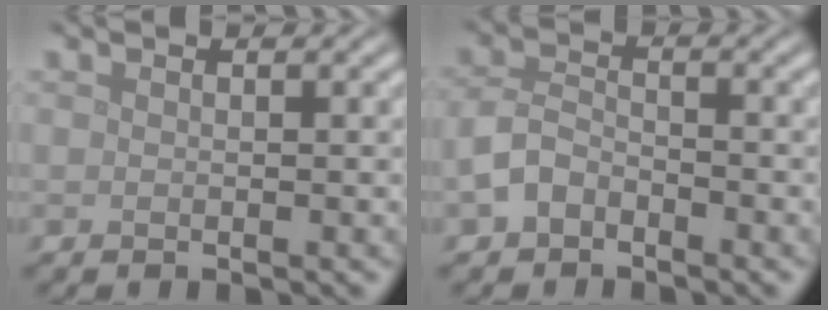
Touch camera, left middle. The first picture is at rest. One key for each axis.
{"total": 2.6, "fx": -1.4, "fy": 1.7, "fz": 1.5, "tx": -0.030, "ty": 0.009, "tz": -0.036}